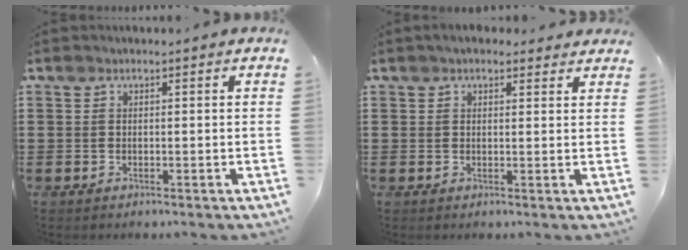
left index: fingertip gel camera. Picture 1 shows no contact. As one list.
[{"total": 2.5, "force": [2.1, 1.1, 0.9], "torque": [-0.023, 0.006, 0.038]}]